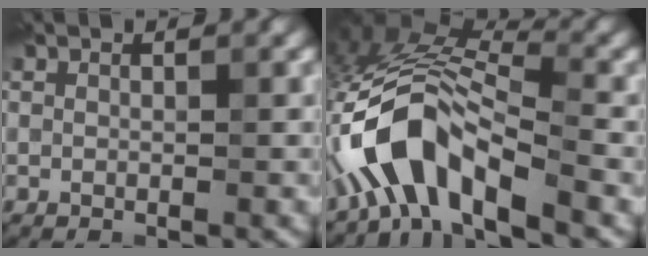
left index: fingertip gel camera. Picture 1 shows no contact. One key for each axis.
{"total": 9.3, "fx": -5.2, "fy": 3.2, "fz": 7.0, "tx": -0.134, "ty": 0.016, "tz": -0.106}